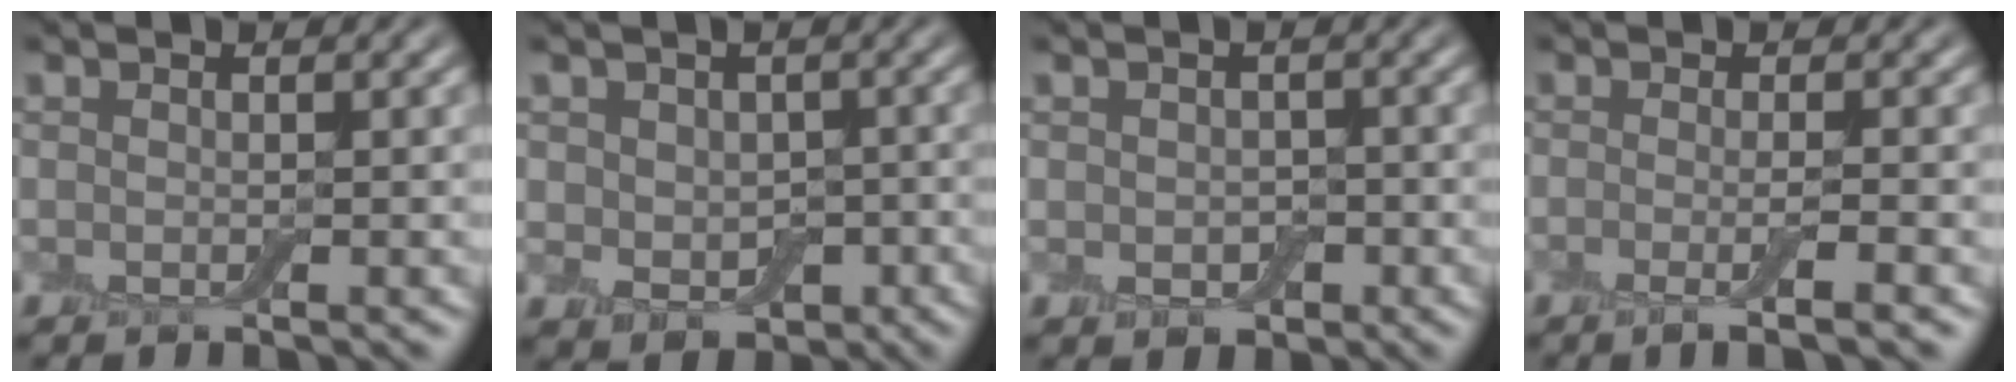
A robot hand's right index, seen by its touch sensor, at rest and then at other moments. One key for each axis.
{"total": 4.1, "fx": -0.1, "fy": 3.4, "fz": 2.3, "tx": -0.038, "ty": -0.013, "tz": 0.005}
{"total": 1.8, "fx": -0.3, "fy": 1.4, "fz": 1.1, "tx": -0.017, "ty": -0.006, "tz": -0.007}
{"total": 2.9, "fx": -0.8, "fy": 0.6, "fz": 2.7, "tx": -0.039, "ty": -0.006, "tz": -0.016}